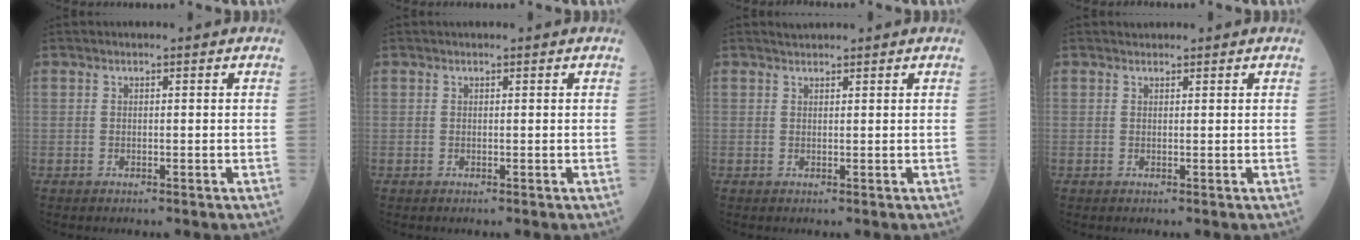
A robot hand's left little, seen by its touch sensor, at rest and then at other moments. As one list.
[{"total": 0.0}, {"total": 1.1, "force": [1.0, 0.1, 0.1], "torque": [-0.010, 0.009, 0.022]}, {"total": 0.7, "force": [0.6, 0.2, -0.1], "torque": [-0.006, 0.004, 0.010]}]